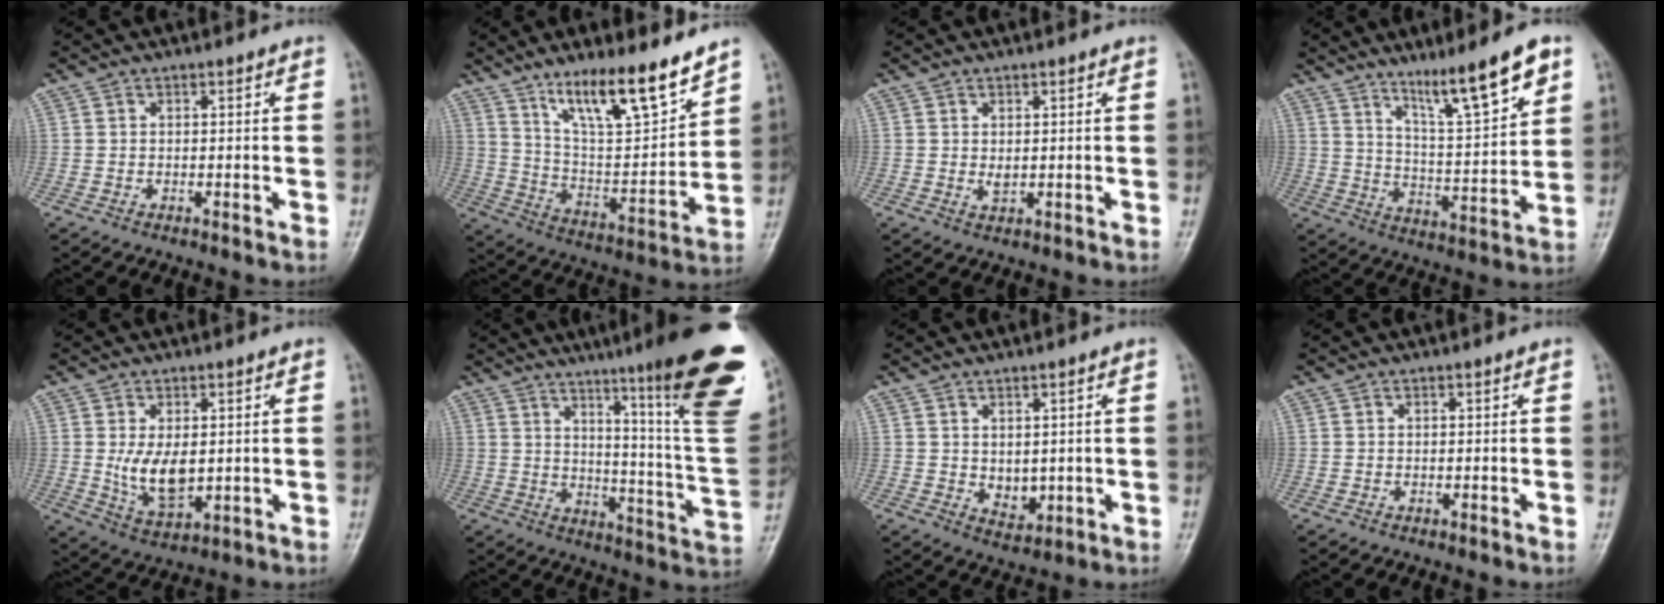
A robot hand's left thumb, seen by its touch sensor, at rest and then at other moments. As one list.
[{"total": 16.7, "force": [12.0, 4.0, 10.9], "torque": [-0.153, -0.075, 0.217]}, {"total": 1.8, "force": [0.5, 0.9, 1.4], "torque": [-0.023, -0.007, 0.013]}, {"total": 14.1, "force": [9.2, 1.7, 10.5], "torque": [-0.159, -0.056, 0.159]}, {"total": 7.7, "force": [0.6, 4.3, 6.4], "torque": [-0.100, -0.021, 0.025]}, {"total": 26.2, "force": [15.3, 2.3, 21.1], "torque": [-0.240, -0.084, 0.211]}, {"total": 4.0, "force": [0.7, 2.7, 2.8], "torque": [-0.032, -0.015, 0.024]}, {"total": 0.0}]